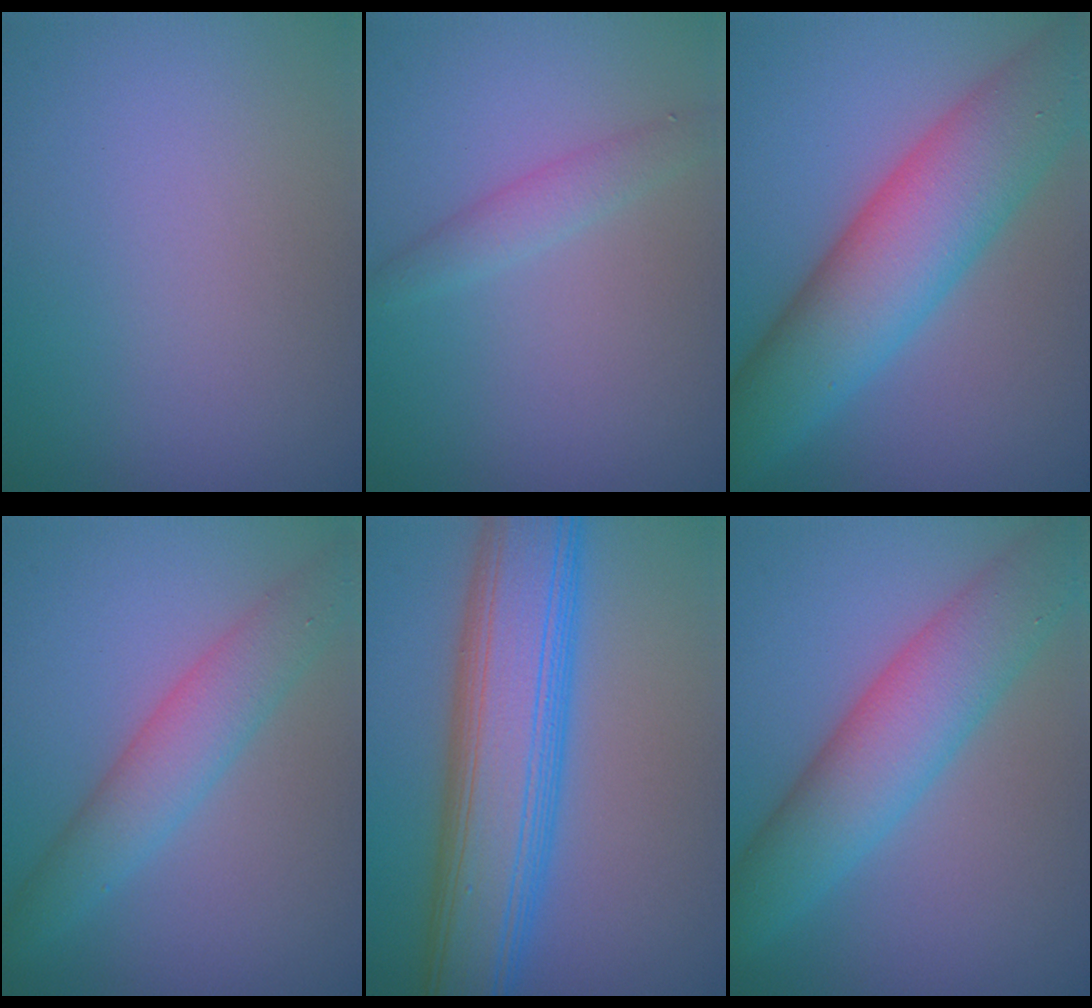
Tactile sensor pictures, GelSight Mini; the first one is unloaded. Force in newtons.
{"total": 1.9, "press": 1.9, "slide": 0.1}
{"total": 10.3, "press": 10.3, "slide": 0.4}
{"total": 4.4, "press": 4.4, "slide": 0.3}
{"total": 10.5, "press": 10.5, "slide": 0.2}
{"total": 7.4, "press": 7.4, "slide": 0.2}